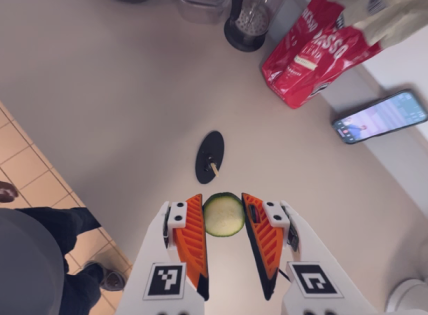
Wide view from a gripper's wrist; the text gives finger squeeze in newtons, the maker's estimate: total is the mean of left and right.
{"total": 8.4, "left": 8.8, "right": 8.0}